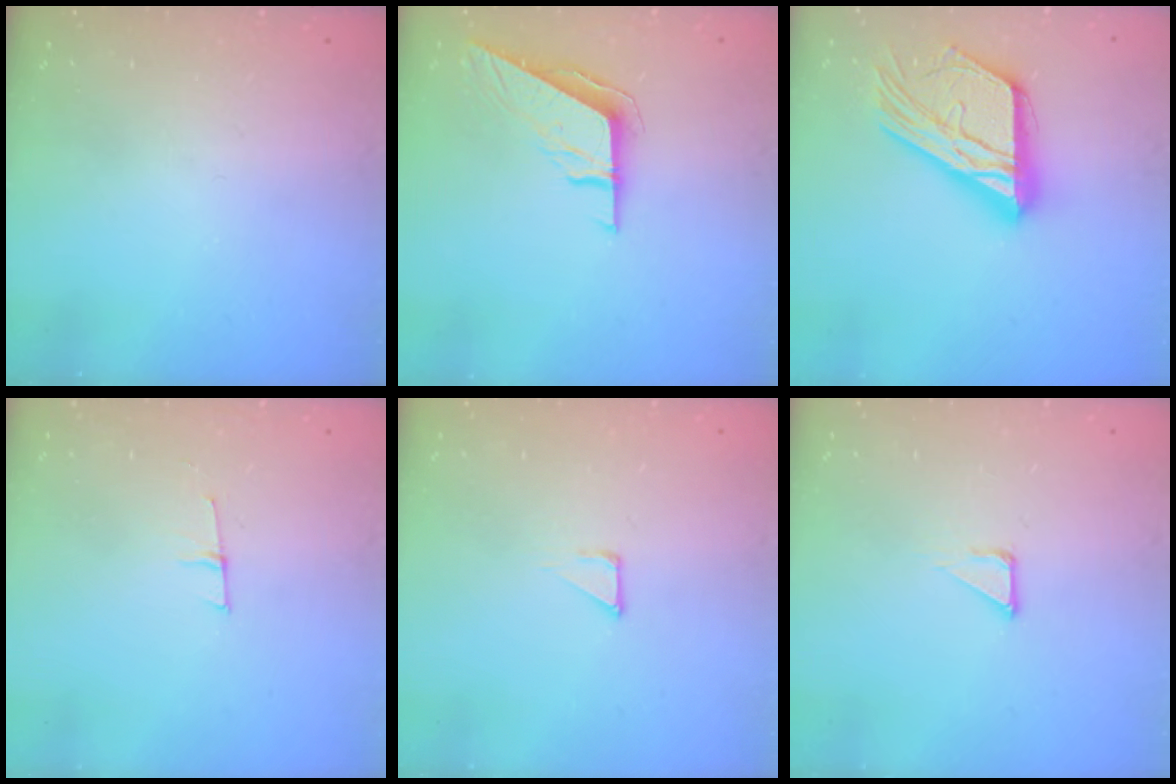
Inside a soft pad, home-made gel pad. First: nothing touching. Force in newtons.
{"total": 8.6, "press": 8.6, "slide": 0.2}
{"total": 21.6, "press": 21.5, "slide": 1.9}
{"total": 5.3, "press": 4.5, "slide": 2.9}
{"total": 2.1, "press": 2.1, "slide": 0.1}
{"total": 3.1, "press": 3.1, "slide": 0.2}